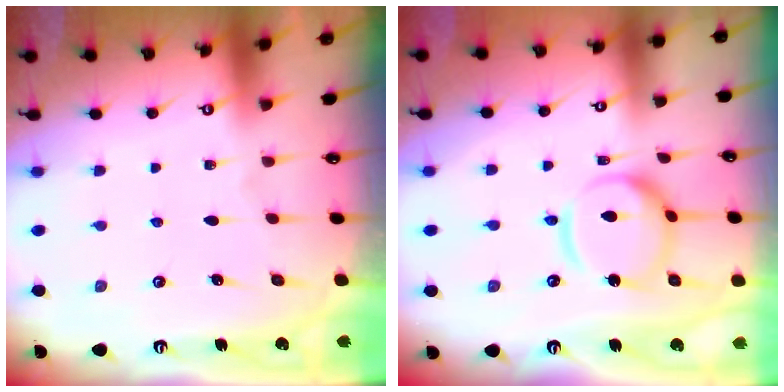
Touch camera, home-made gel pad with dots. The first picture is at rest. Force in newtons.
{"total": 12.7, "press": 12.6, "slide": 1.3}